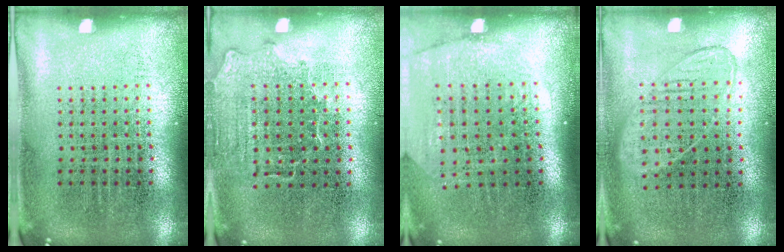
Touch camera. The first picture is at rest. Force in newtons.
{"total": 1.4, "press": 1.2, "slide": 0.7}
{"total": 1.8, "press": 1.5, "slide": 0.9}
{"total": 1.0, "press": 0.9, "slide": 0.4}